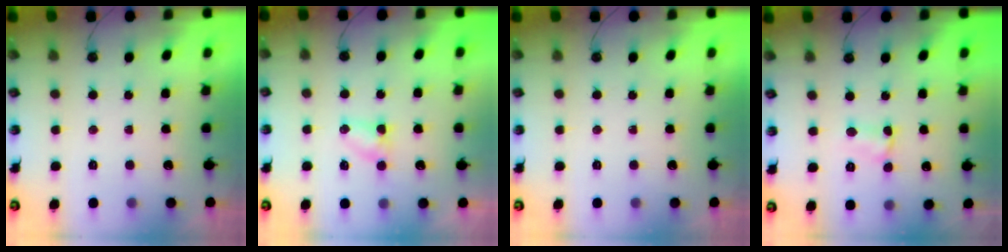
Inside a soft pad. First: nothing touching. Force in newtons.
{"total": 3.6, "press": 3.6, "slide": 0.4}
{"total": 0.0}
{"total": 1.9, "press": 1.9, "slide": 0.3}